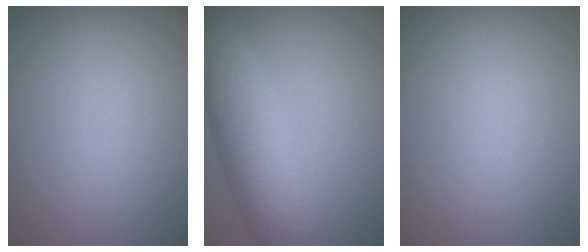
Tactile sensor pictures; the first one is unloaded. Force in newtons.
{"total": 7.4, "press": 7.4, "slide": 0.3}
{"total": 0.0}